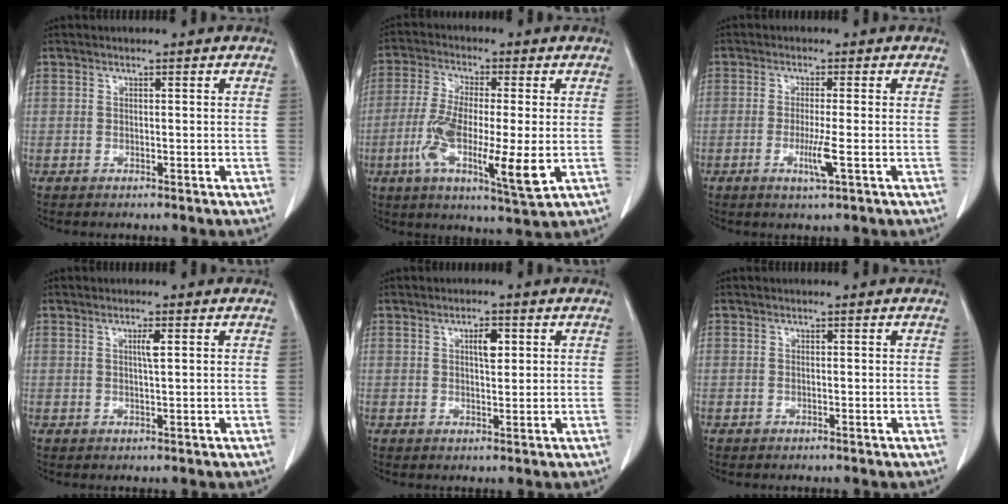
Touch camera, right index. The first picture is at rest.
{"total": 13.6, "force": [-2.9, 2.1, 13.1], "torque": [-0.241, -0.023, -0.052]}
{"total": 3.7, "force": [-1.2, -0.4, 3.5], "torque": [-0.070, -0.010, -0.022]}
{"total": 1.7, "force": [0.5, 0.0, 1.6], "torque": [-0.030, 0.001, 0.008]}
{"total": 2.8, "force": [1.0, 0.9, 2.5], "torque": [-0.041, 0.001, 0.016]}
{"total": 0.0}